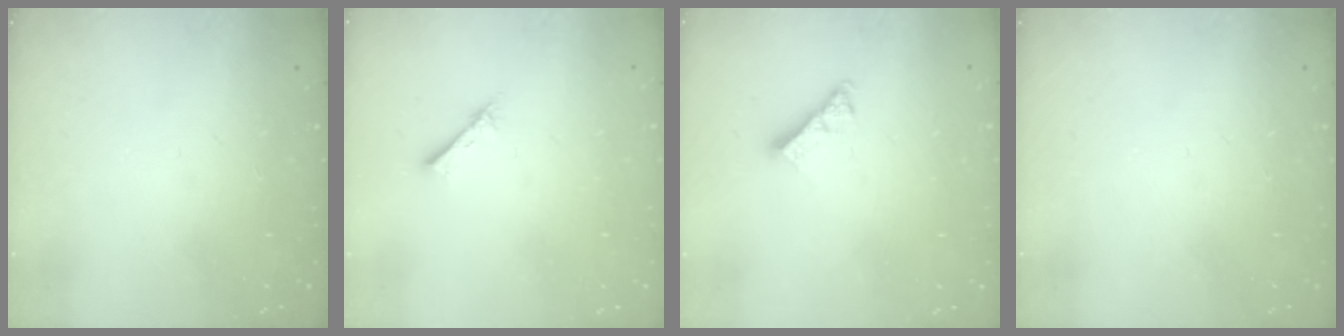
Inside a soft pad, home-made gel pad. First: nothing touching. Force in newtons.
{"total": 2.3, "press": 2.3, "slide": 0.3}
{"total": 6.0, "press": 6.0, "slide": 0.7}
{"total": 0.0}